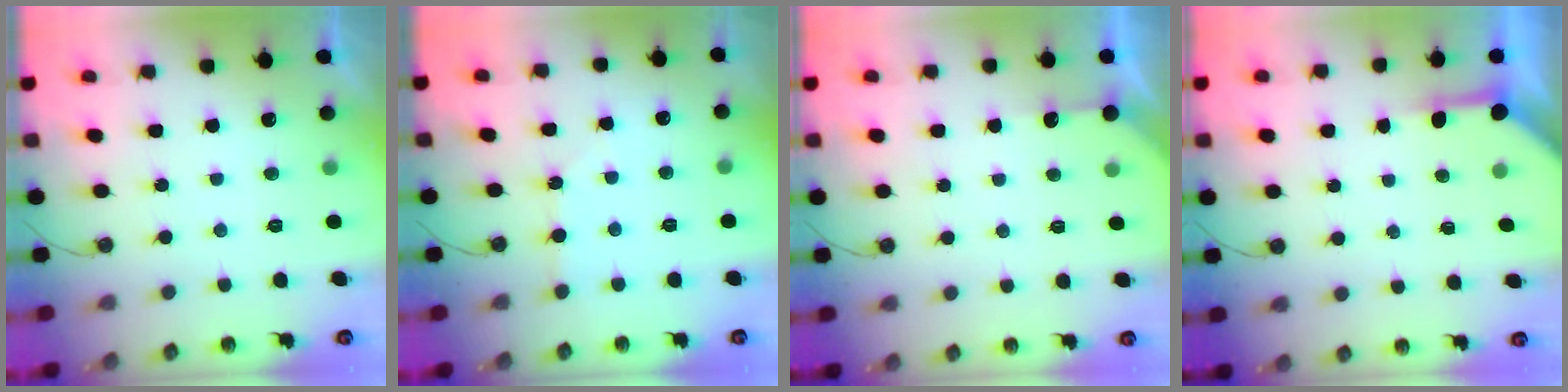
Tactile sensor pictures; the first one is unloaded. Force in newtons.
{"total": 2.4, "press": 2.3, "slide": 0.3}
{"total": 3.9, "press": 3.9, "slide": 0.5}
{"total": 3.8, "press": 3.7, "slide": 0.4}